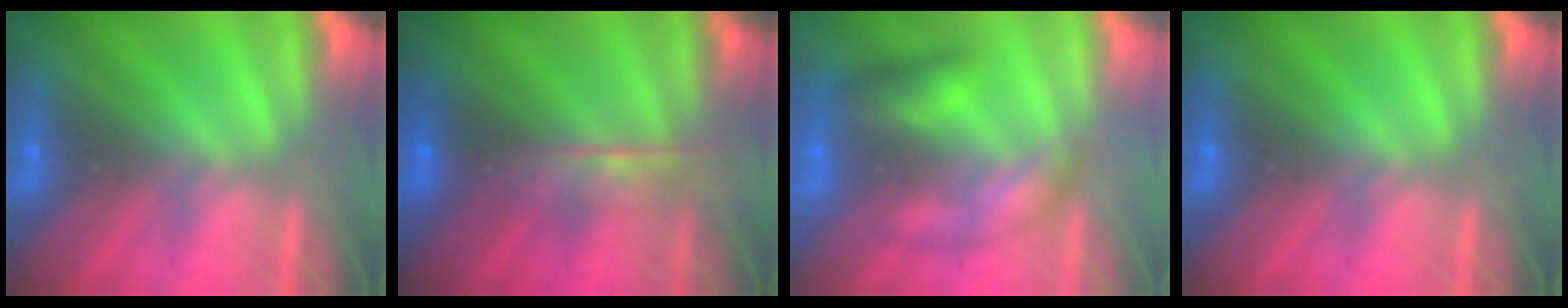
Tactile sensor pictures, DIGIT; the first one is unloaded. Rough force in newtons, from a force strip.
{"total": 7.0}
{"total": 2.6}
{"total": 0.0}